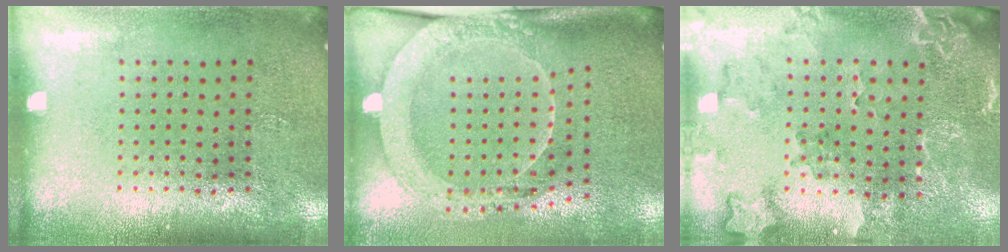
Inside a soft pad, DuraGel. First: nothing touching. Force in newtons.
{"total": 2.1, "press": 2.0, "slide": 0.5}
{"total": 2.0, "press": 1.9, "slide": 0.7}